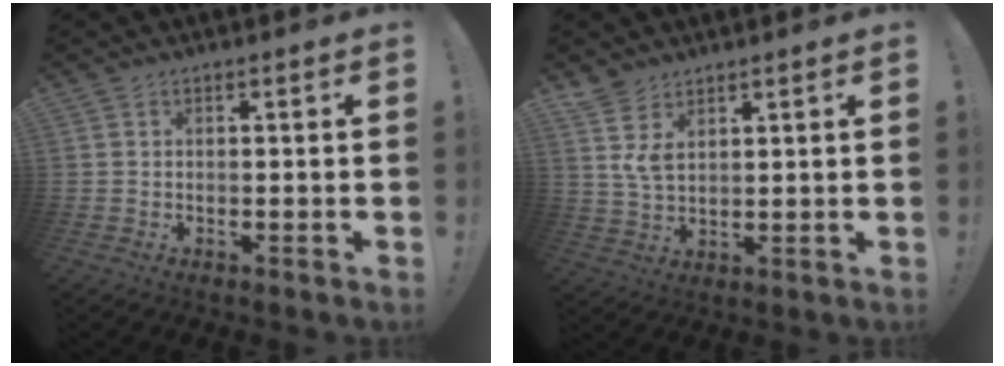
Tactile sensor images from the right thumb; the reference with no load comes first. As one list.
[{"total": 6.7, "force": [3.9, 3.5, 4.2], "torque": [-0.083, -0.021, 0.072]}]